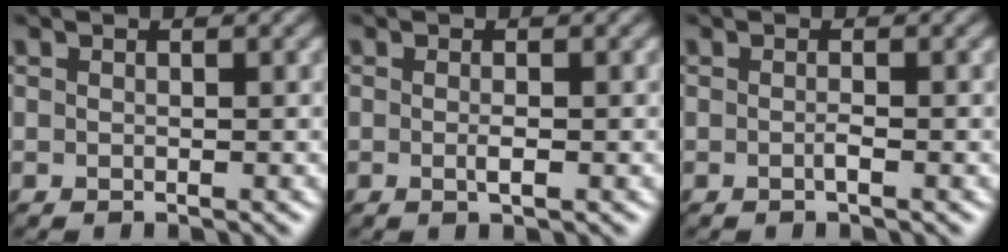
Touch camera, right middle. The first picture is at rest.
{"total": 1.1, "force": [-0.2, 0.2, 1.1], "torque": [-0.020, -0.003, -0.004]}
{"total": 0.7, "force": [-0.3, 0.0, 0.6], "torque": [-0.014, 0.000, -0.006]}